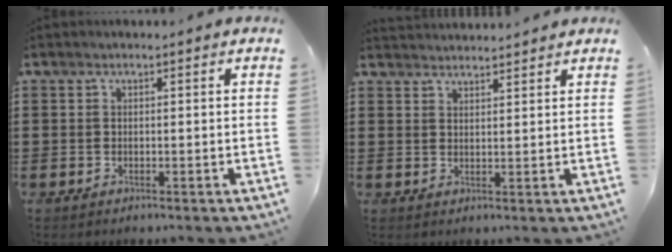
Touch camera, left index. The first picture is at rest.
{"total": 2.2, "force": [2.2, 0.0, -0.2], "torque": [-0.003, -0.004, 0.044]}